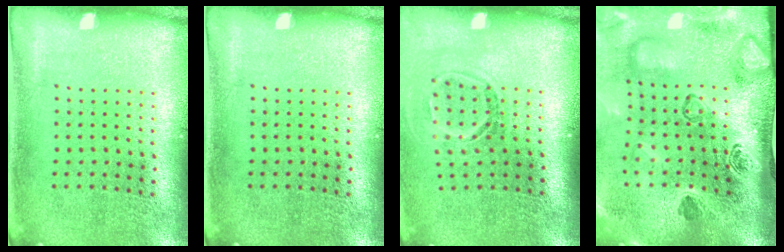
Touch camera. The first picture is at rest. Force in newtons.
{"total": 0.0}
{"total": 1.6, "press": 1.1, "slide": 1.2}
{"total": 4.9, "press": 3.3, "slide": 3.6}